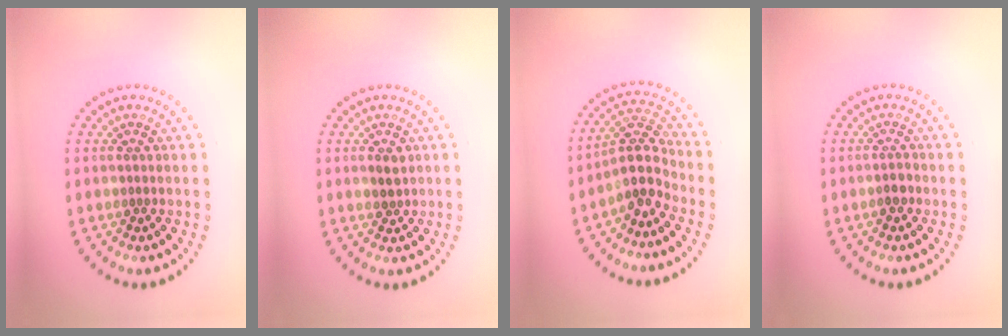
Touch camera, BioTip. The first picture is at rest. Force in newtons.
{"total": 1.3, "press": 1.2, "slide": 0.4}
{"total": 3.6, "press": 2.9, "slide": 2.2}
{"total": 1.2, "press": 1.1, "slide": 0.5}